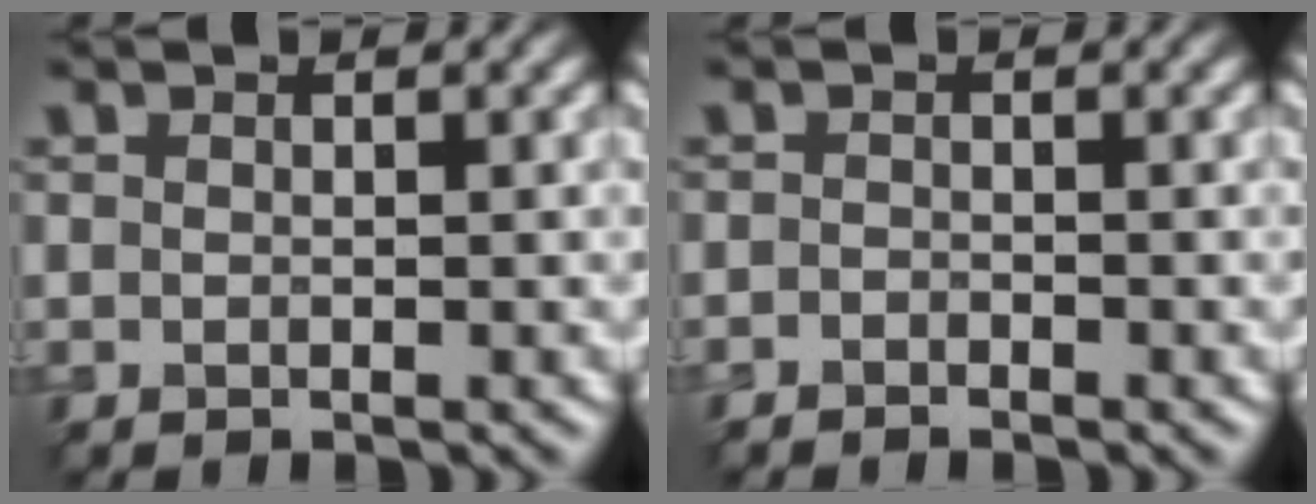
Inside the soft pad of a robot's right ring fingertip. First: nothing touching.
{"total": 0.9, "force": [-0.8, 0.0, -0.2], "torque": [0.006, 0.005, -0.016]}